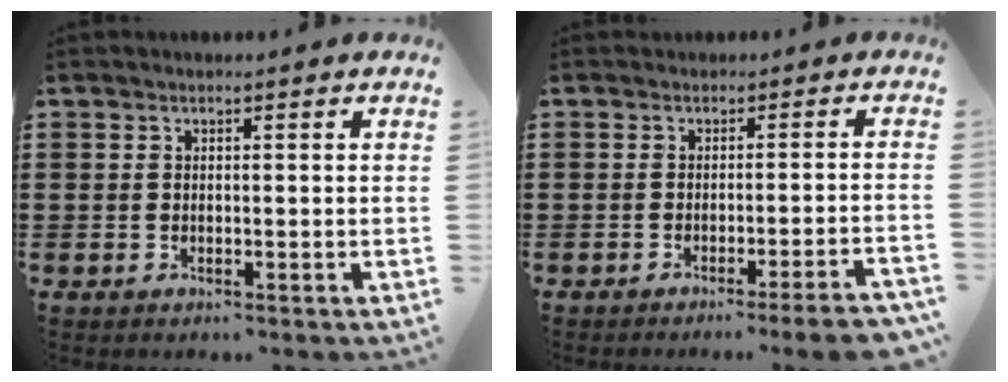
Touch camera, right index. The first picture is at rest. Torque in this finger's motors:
{"motor_torque": [0.59, -0.18, 0.02, -0.02]}